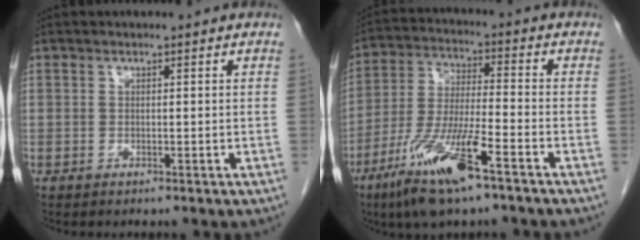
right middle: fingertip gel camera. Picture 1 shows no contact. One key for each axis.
{"total": 13.1, "fx": -7.8, "fy": 1.4, "fz": 10.4, "tx": -0.217, "ty": -0.027, "tz": -0.145}